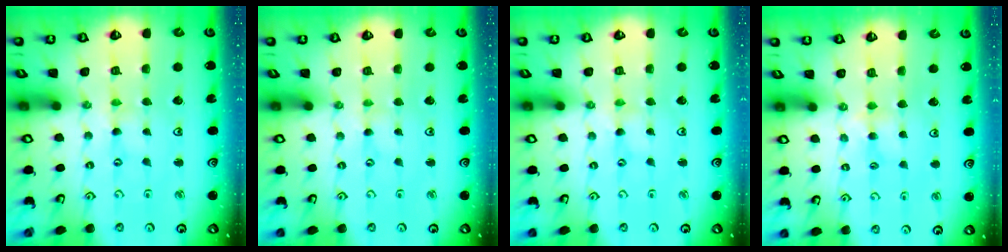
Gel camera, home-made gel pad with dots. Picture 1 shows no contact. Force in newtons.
{"total": 0.0}
{"total": 0.6, "press": 0.6, "slide": 0.1}
{"total": 4.0, "press": 4.0, "slide": 0.5}